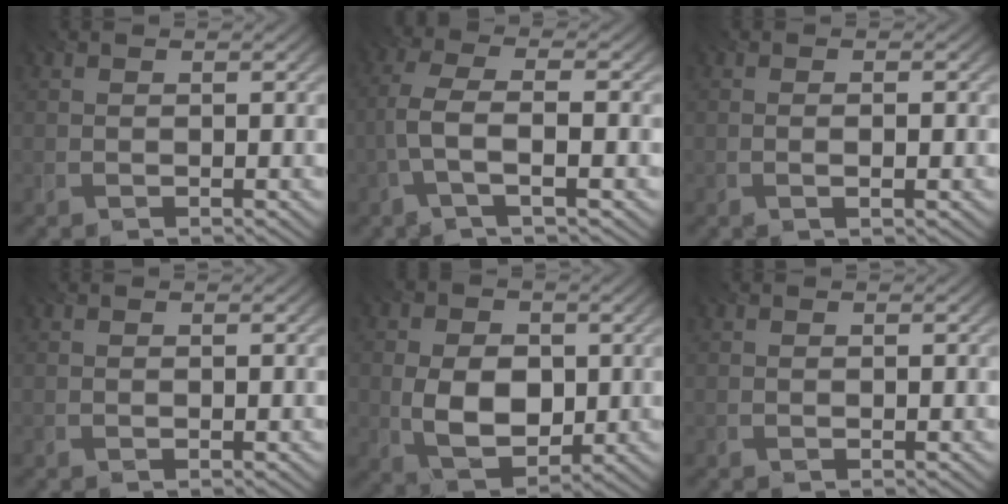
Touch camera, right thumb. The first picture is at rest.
{"total": 4.4, "force": [-2.4, 0.6, 3.6], "torque": [-0.075, 0.002, -0.061]}
{"total": 1.1, "force": [-0.7, -0.3, 0.8], "torque": [-0.007, -0.005, -0.020]}
{"total": 0.0}
{"total": 8.2, "force": [-1.3, 5.5, 5.9], "torque": [-0.113, -0.017, -0.030]}
{"total": 0.0}